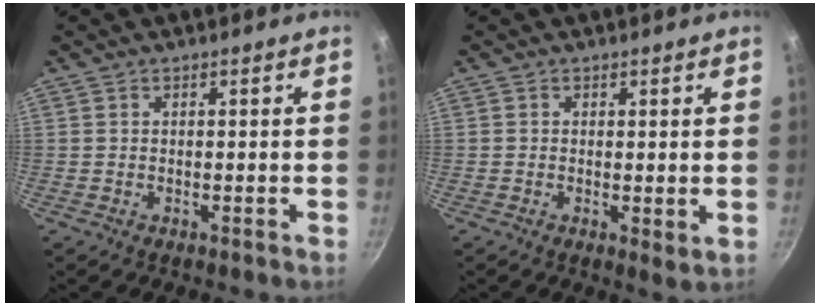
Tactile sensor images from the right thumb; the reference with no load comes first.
{"total": 2.1, "force": [0.3, 0.9, 1.9], "torque": [-0.030, -0.007, 0.003]}